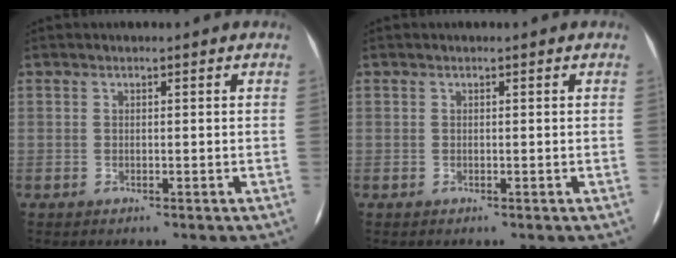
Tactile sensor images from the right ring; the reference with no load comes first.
{"total": 0.0}